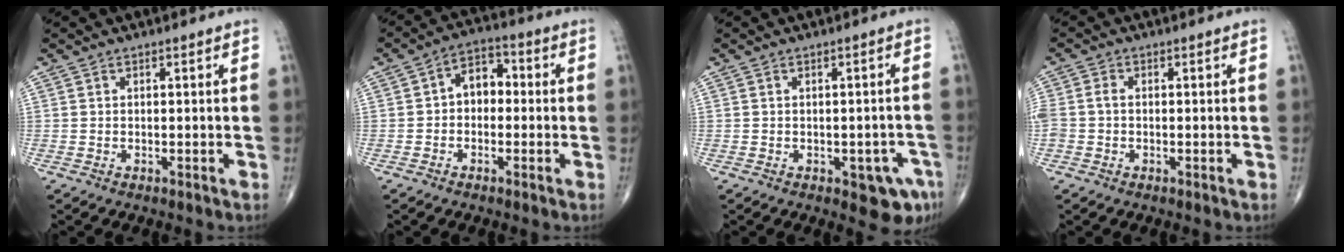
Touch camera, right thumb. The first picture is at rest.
{"total": 6.3, "force": [-0.2, 4.5, 4.4], "torque": [-0.042, 0.026, -0.018]}
{"total": 6.2, "force": [-2.8, 2.8, 4.8], "torque": [-0.035, 0.008, -0.028]}
{"total": 3.2, "force": [-0.3, 2.4, 2.2], "torque": [-0.055, 0.012, -0.009]}